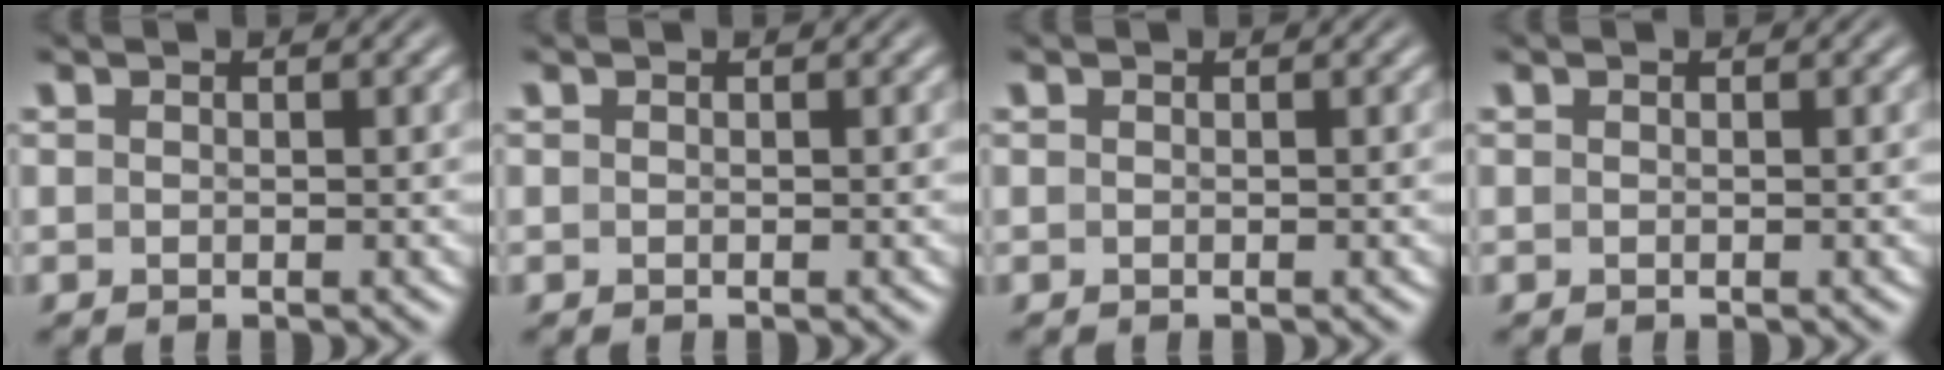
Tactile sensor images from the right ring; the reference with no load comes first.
{"total": 0.0}
{"total": 0.0}
{"total": 0.0}